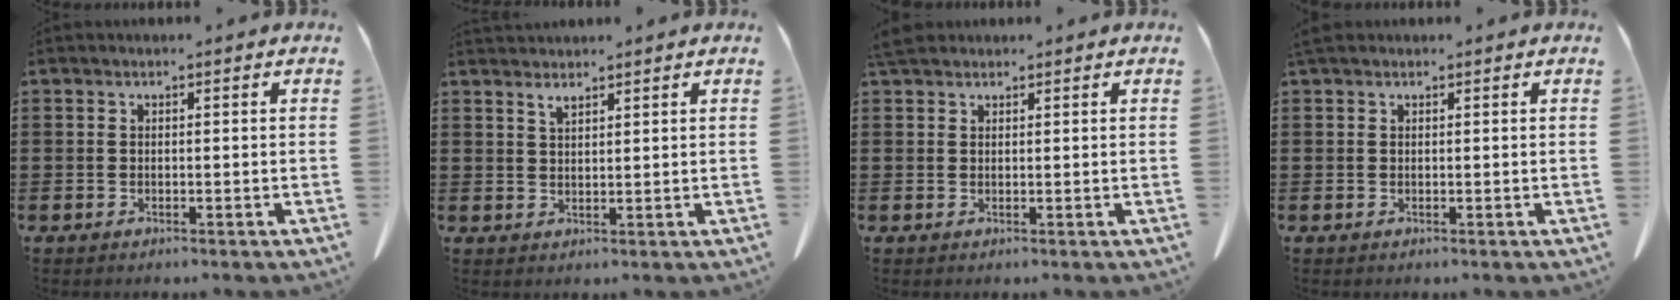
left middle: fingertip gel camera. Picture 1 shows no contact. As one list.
[{"total": 1.9, "force": [1.6, 0.4, 0.9], "torque": [-0.022, 0.000, 0.030]}, {"total": 2.8, "force": [2.3, 1.1, 1.1], "torque": [-0.029, 0.005, 0.046]}, {"total": 0.8, "force": [0.6, 0.4, 0.3], "torque": [-0.009, 0.003, 0.012]}]